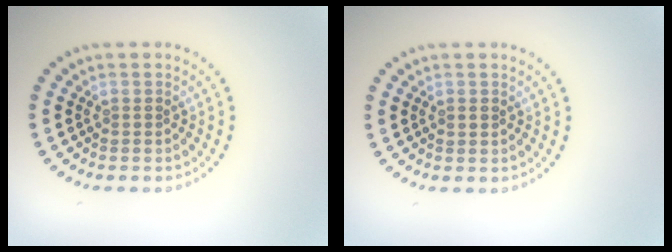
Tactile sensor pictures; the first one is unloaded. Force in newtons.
{"total": 1.0, "press": 0.9, "slide": 0.1}